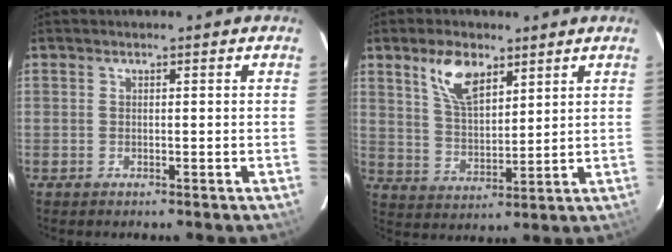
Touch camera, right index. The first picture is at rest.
{"total": 9.0, "force": [5.4, 4.2, 5.9], "torque": [-0.109, 0.012, 0.107]}